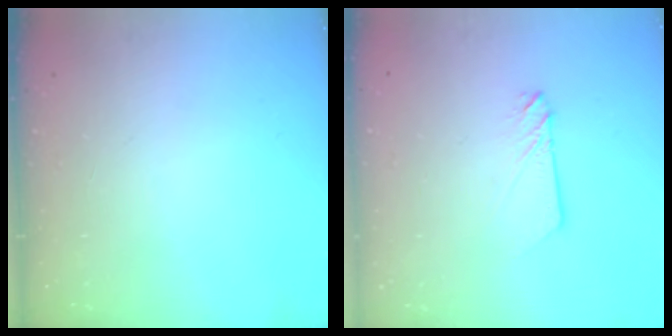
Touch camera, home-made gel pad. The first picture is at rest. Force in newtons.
{"total": 2.3, "press": 2.3, "slide": 0.3}